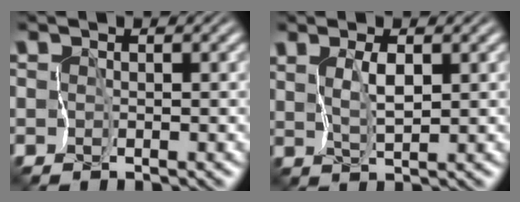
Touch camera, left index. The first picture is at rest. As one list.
[{"total": 1.9, "force": [1.4, 0.1, 1.2], "torque": [-0.031, 0.002, 0.037]}]